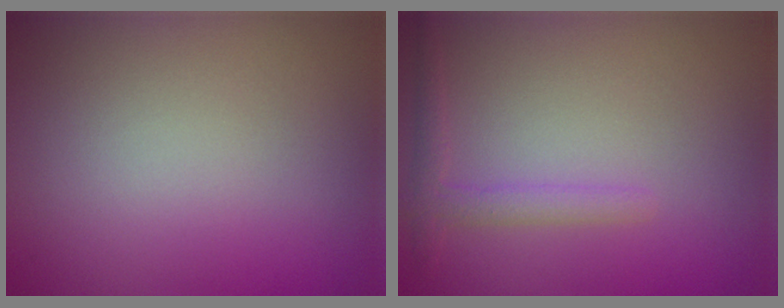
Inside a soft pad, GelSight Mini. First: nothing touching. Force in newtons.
{"total": 1.7, "press": 1.7, "slide": 0.1}